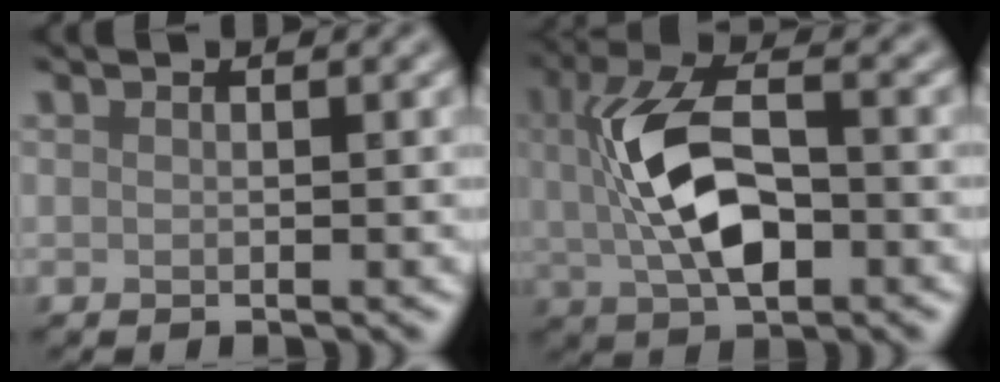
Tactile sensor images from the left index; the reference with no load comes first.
{"total": 7.9, "force": [0.3, 3.9, 6.8], "torque": [-0.141, 0.008, 0.002]}